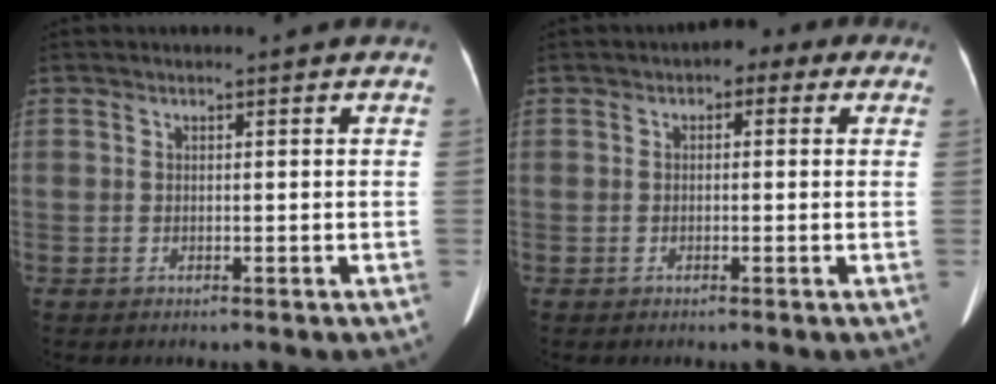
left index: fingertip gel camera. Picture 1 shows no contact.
{"total": 3.2, "force": [1.1, 2.0, 2.2], "torque": [-0.023, 0.028, 0.007]}